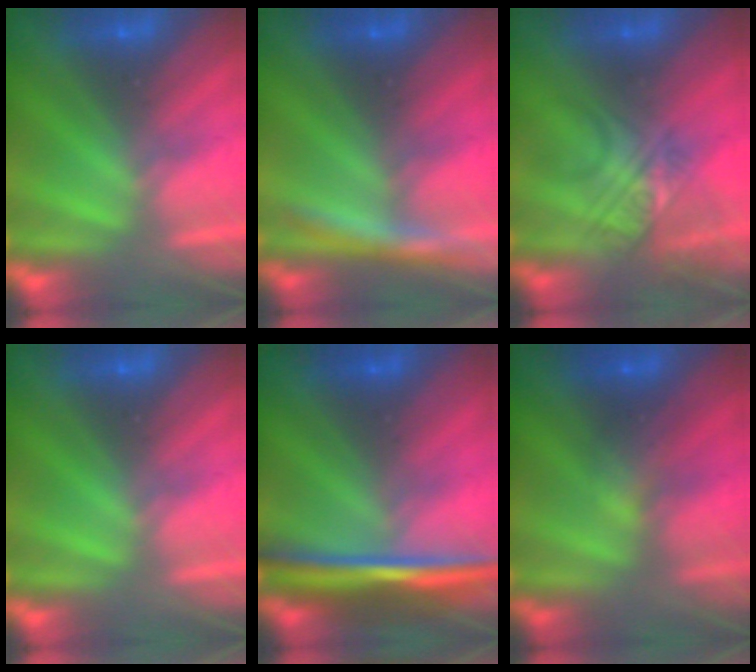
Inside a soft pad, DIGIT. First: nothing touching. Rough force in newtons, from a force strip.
{"total": 3.7}
{"total": 2.4}
{"total": 0.0}
{"total": 7.9}
{"total": 2.2}